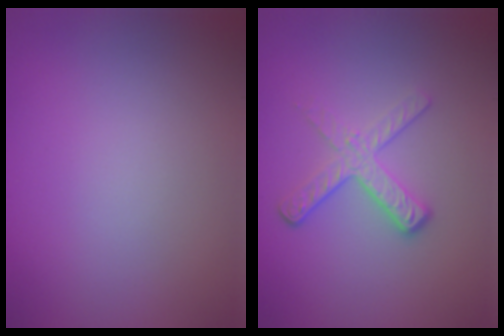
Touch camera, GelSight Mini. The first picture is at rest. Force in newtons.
{"total": 3.5, "press": 2.3, "slide": 2.7}